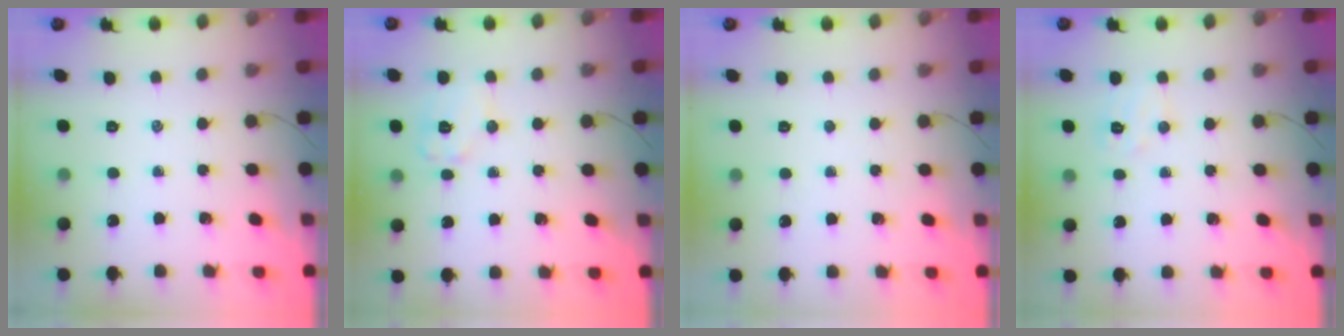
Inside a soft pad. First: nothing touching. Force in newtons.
{"total": 8.3, "press": 8.3, "slide": 0.5}
{"total": 0.0}
{"total": 6.7, "press": 6.6, "slide": 1.1}